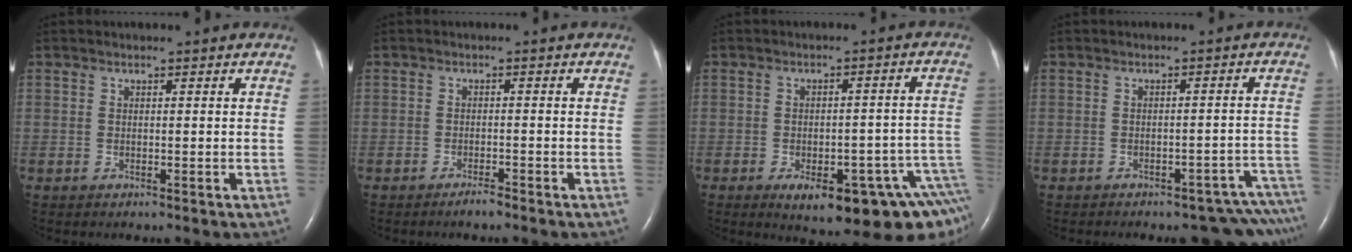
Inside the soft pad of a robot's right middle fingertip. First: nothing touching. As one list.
[{"total": 1.6, "force": [-1.4, 0.2, 0.8], "torque": [-0.019, -0.001, -0.022]}, {"total": 17.0, "force": [-10.2, 4.9, 12.7], "torque": [-0.082, 0.026, -0.121]}, {"total": 11.4, "force": [-10.9, 2.7, 2.4], "torque": [-0.002, 0.033, -0.112]}]